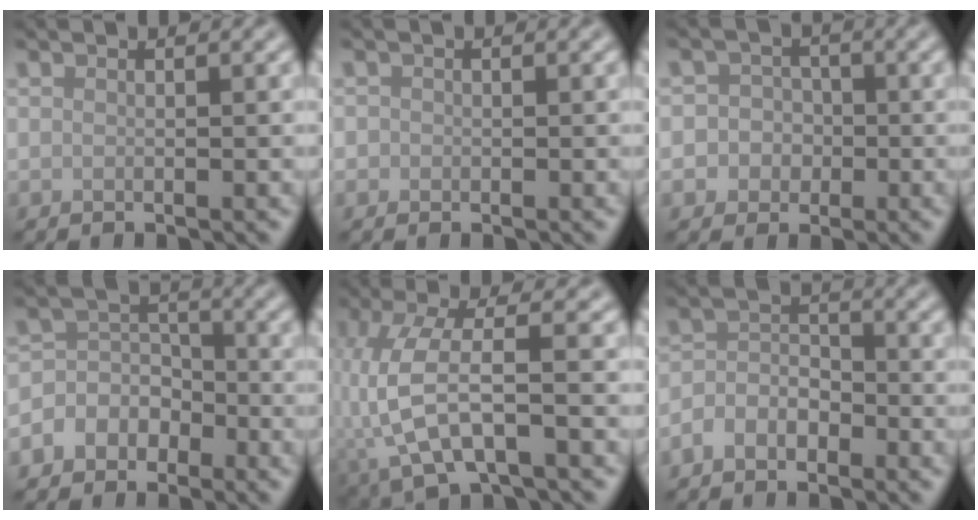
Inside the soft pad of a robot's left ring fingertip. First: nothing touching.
{"total": 0.7, "force": [-0.1, 0.7, 0.0], "torque": [0.007, -0.005, -0.002]}
{"total": 3.6, "force": [-0.7, 3.4, 0.7], "torque": [0.018, 0.012, -0.033]}
{"total": 4.8, "force": [-2.4, 4.0, 1.1], "torque": [0.007, 0.012, -0.067]}
{"total": 6.4, "force": [-2.0, 2.2, 5.7], "torque": [-0.138, -0.003, -0.042]}
{"total": 2.6, "force": [-1.7, 1.6, 1.3], "torque": [-0.024, 0.007, -0.036]}